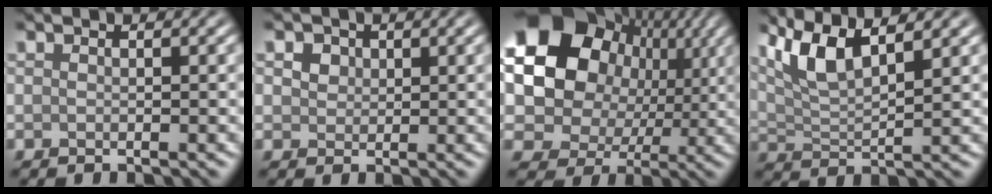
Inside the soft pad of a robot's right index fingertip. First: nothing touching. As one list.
[{"total": 4.0, "force": [2.1, 2.8, 2.0], "torque": [-0.049, 0.011, 0.024]}, {"total": 18.3, "force": [4.4, 15.0, 9.4], "torque": [-0.192, 0.028, 0.071]}, {"total": 5.7, "force": [3.7, 1.4, 4.1], "torque": [-0.080, 0.009, 0.071]}]